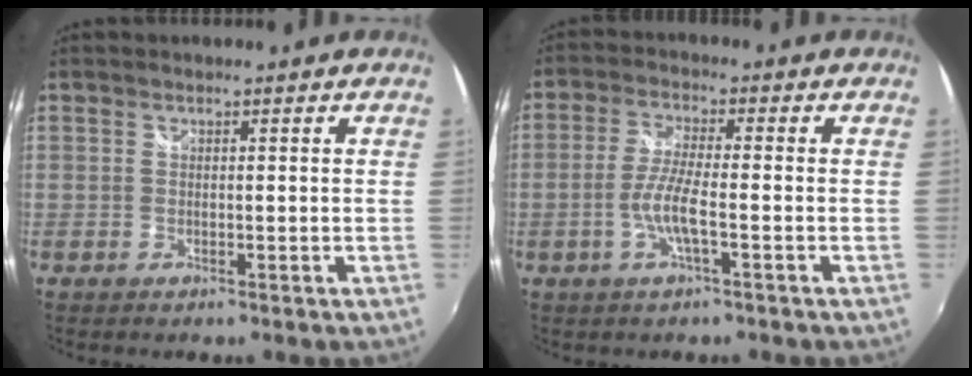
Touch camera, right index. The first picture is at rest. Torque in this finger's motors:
{"motor_torque": [0.86, -0.37, 0.46, 0.14]}